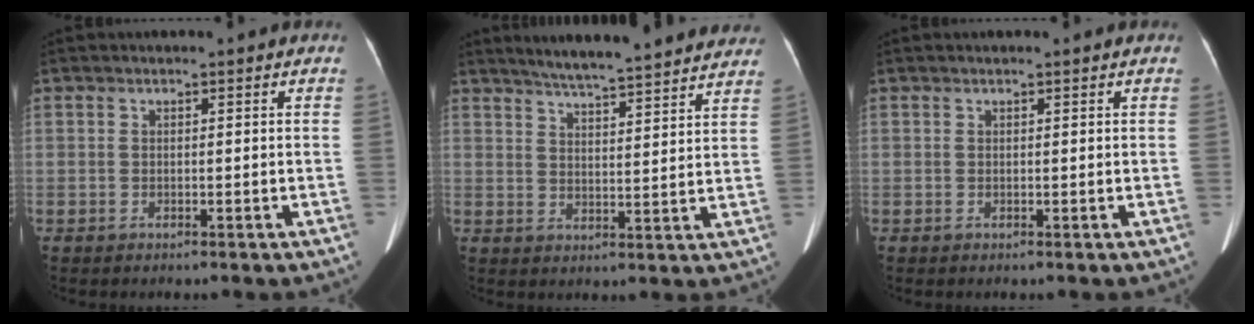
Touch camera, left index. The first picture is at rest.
{"total": 18.4, "force": [16.6, 1.4, 7.8], "torque": [-0.112, 0.010, 0.217]}
{"total": 0.0}